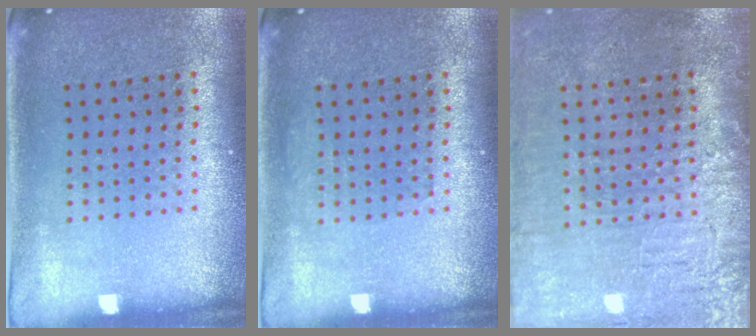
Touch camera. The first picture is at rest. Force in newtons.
{"total": 0.6, "press": 0.6, "slide": 0.1}
{"total": 4.1, "press": 3.7, "slide": 1.7}